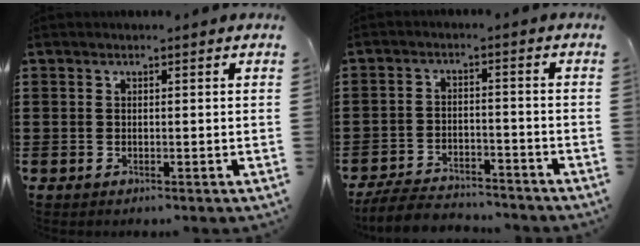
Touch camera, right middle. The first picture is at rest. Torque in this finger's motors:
{"motor_torque": [0.28, -0.21, 0.22, 0.03]}